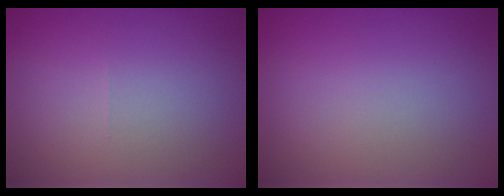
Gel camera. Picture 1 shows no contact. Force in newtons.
{"total": 0.0}